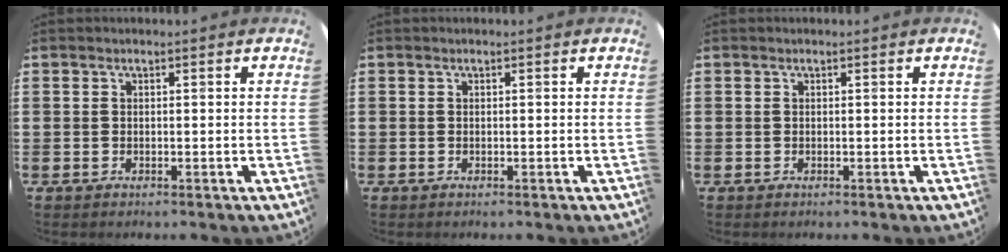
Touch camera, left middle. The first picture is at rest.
{"total": 0.0}
{"total": 0.0}